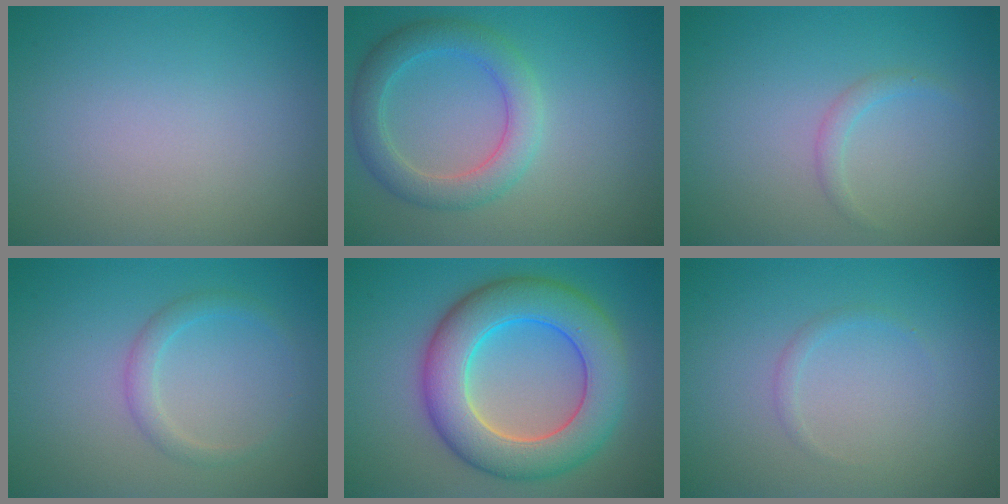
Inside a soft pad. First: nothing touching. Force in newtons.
{"total": 4.1, "press": 4.1, "slide": 0.1}
{"total": 1.1, "press": 1.1, "slide": 0.1}
{"total": 1.7, "press": 1.7, "slide": 0.1}
{"total": 9.3, "press": 9.3, "slide": 0.2}
{"total": 0.8, "press": 0.8, "slide": 0.1}